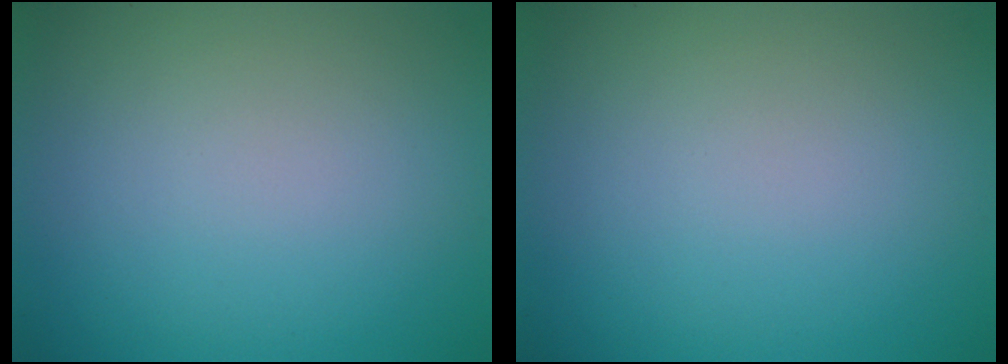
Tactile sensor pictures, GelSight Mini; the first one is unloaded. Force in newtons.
{"total": 0.0}